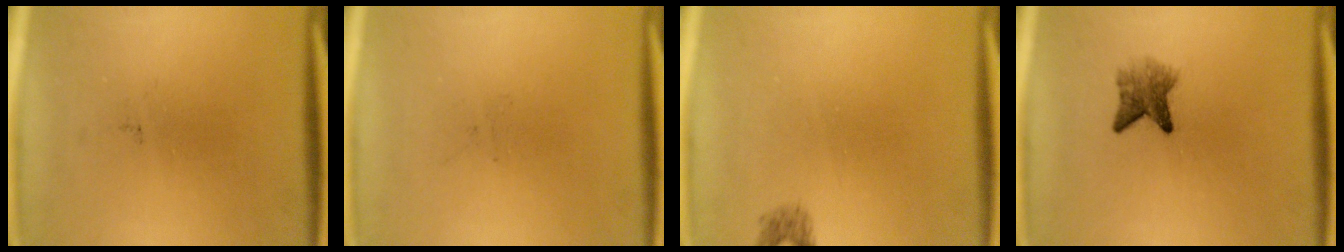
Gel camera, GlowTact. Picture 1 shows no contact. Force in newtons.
{"total": 0.0}
{"total": 1.0}
{"total": 3.6}